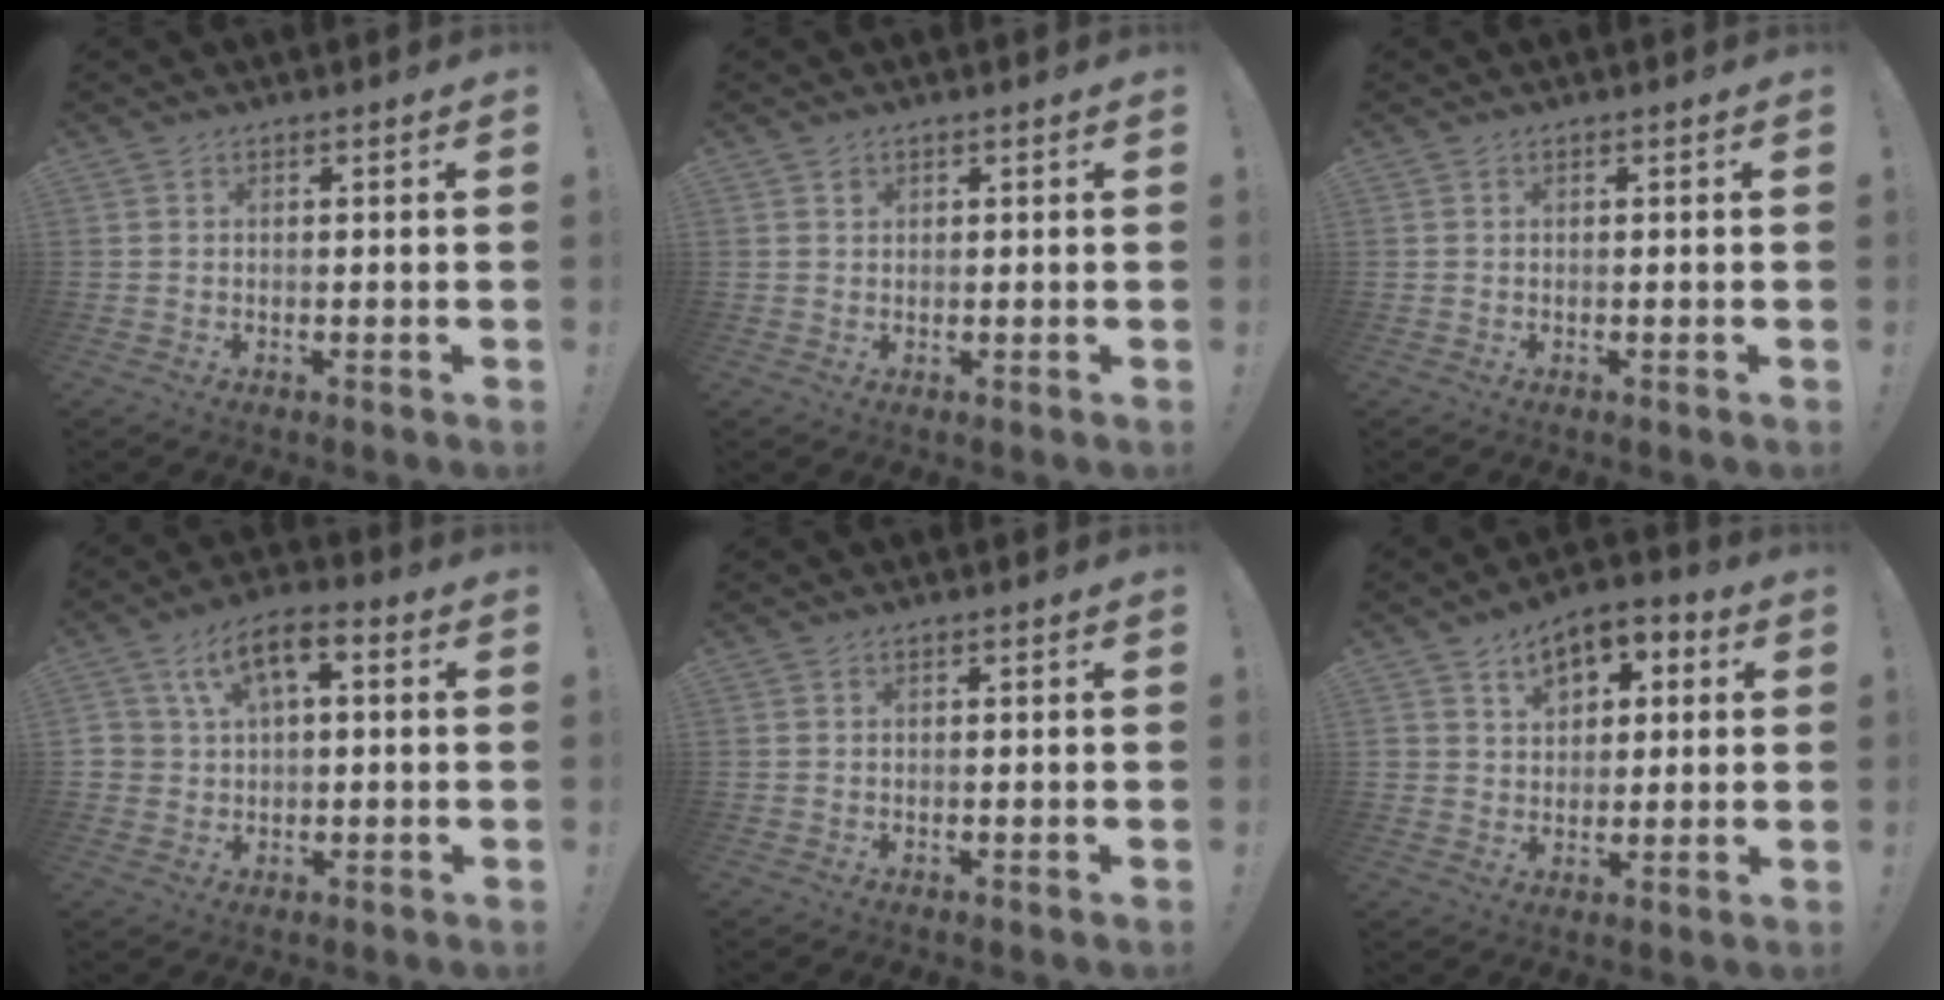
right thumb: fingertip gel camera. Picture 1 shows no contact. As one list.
[{"total": 1.0, "force": [0.6, 0.8, 0.1], "torque": [0.001, 0.000, 0.011]}, {"total": 0.0}, {"total": 9.1, "force": [2.8, 5.9, 6.4], "torque": [-0.107, 0.005, 0.054]}, {"total": 0.0}, {"total": 8.6, "force": [4.1, 6.5, 3.9], "torque": [-0.060, -0.014, 0.078]}]